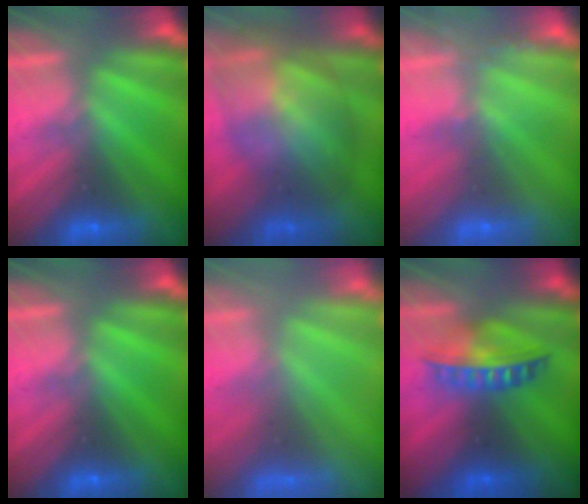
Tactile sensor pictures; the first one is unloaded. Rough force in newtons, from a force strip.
{"total": 7.7}
{"total": 2.4}
{"total": 0.0}
{"total": 5.7}
{"total": 5.7}